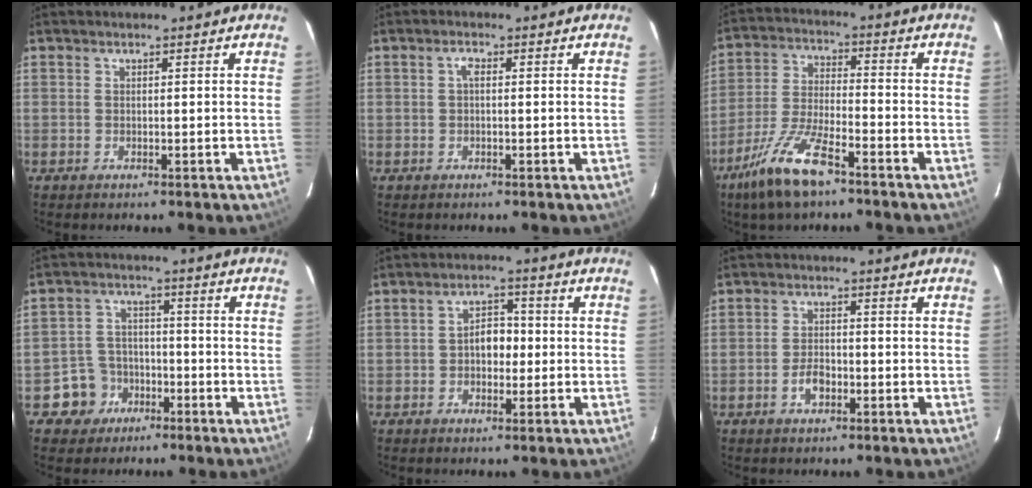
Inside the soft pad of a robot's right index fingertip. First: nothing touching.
{"total": 1.3, "force": [0.1, 0.6, 1.2], "torque": [-0.023, 0.007, -0.001]}
{"total": 12.1, "force": [-8.1, 3.4, 8.3], "torque": [-0.181, -0.012, -0.155]}
{"total": 6.9, "force": [-3.6, 5.8, 0.8], "torque": [-0.036, 0.029, -0.053]}
{"total": 4.8, "force": [-0.5, 3.5, 3.3], "torque": [-0.055, 0.015, -0.004]}
{"total": 3.7, "force": [-1.7, 2.1, 2.4], "torque": [-0.048, 0.003, -0.029]}